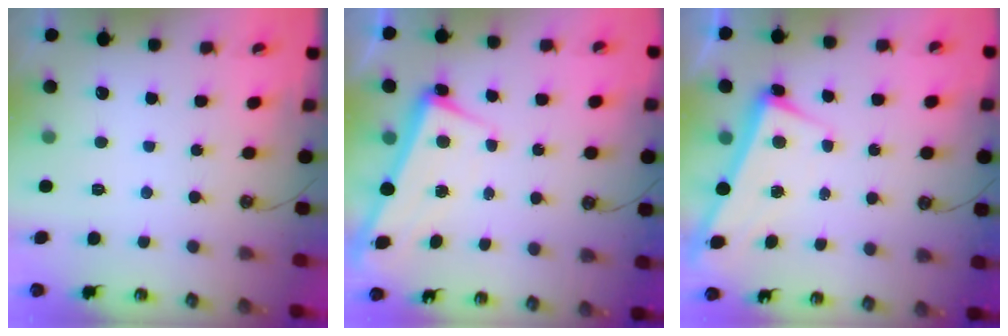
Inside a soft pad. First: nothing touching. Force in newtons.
{"total": 2.3, "press": 2.2, "slide": 0.7}
{"total": 2.6, "press": 2.5, "slide": 0.7}